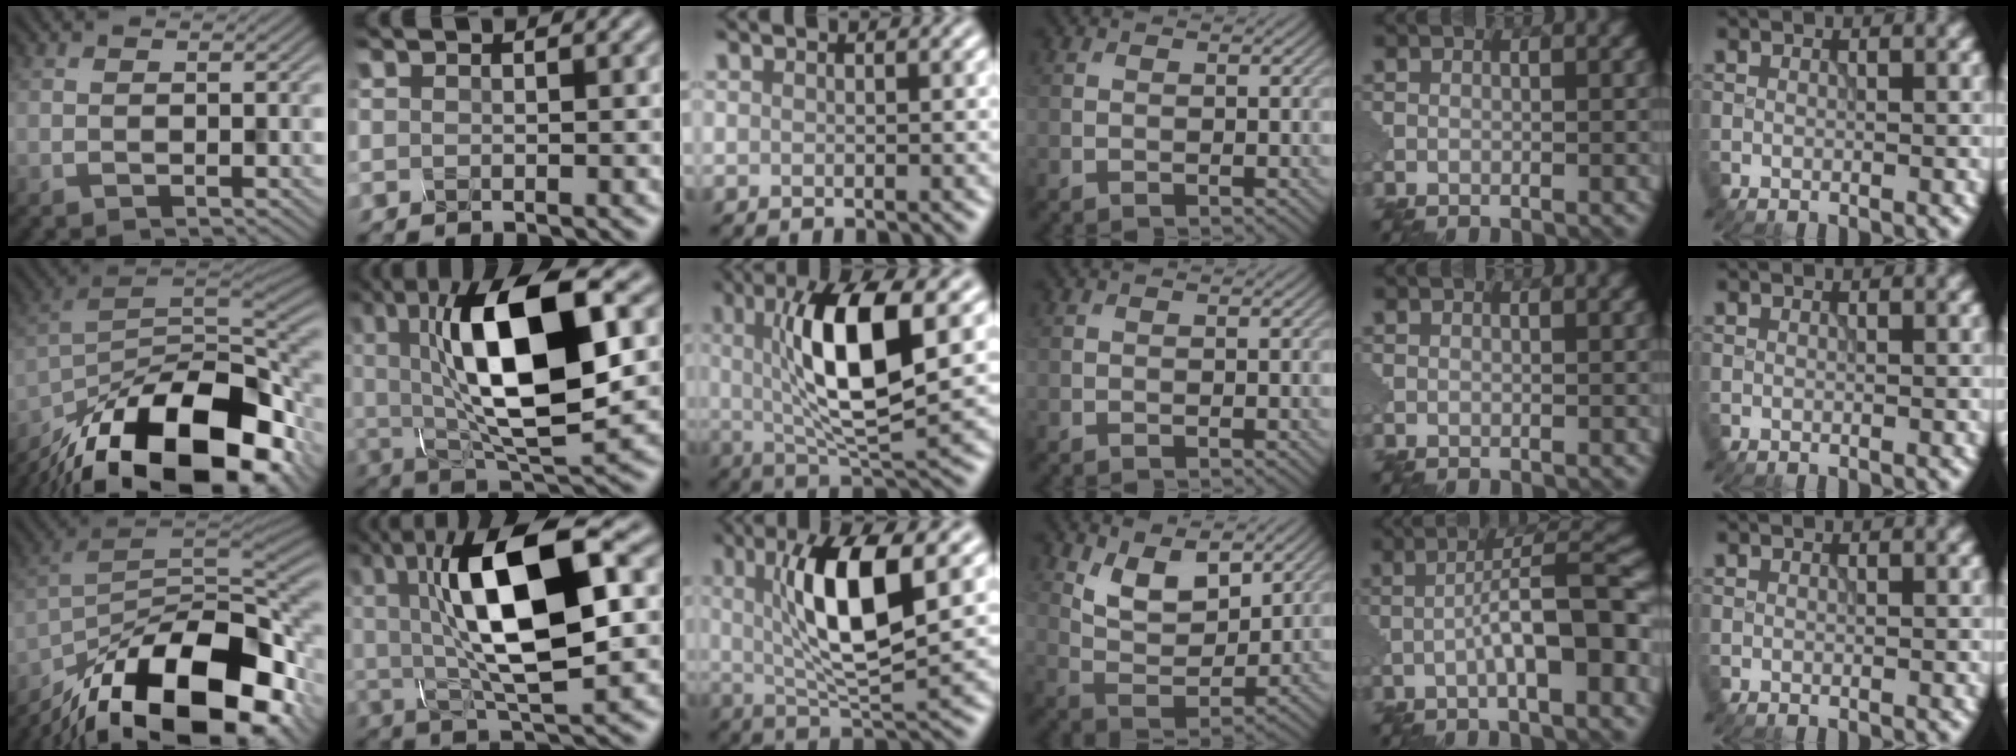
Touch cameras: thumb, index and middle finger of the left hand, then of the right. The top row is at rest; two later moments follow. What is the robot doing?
{"motion": "assemble", "object": "glue stick"}